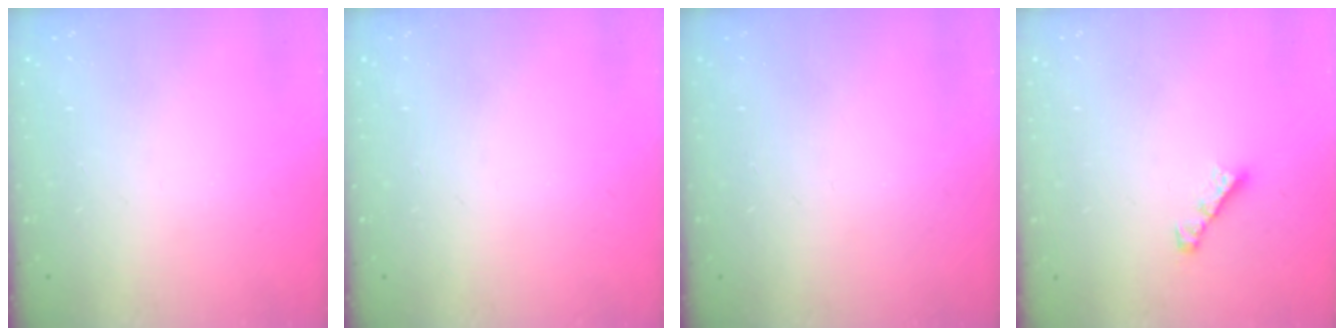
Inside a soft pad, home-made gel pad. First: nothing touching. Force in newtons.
{"total": 0.0}
{"total": 0.0}
{"total": 3.0, "press": 3.0, "slide": 0.3}